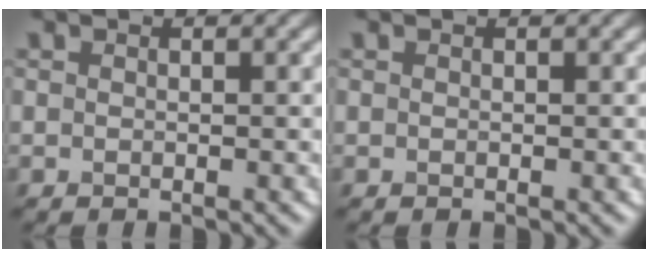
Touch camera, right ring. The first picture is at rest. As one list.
[{"total": 0.0}]